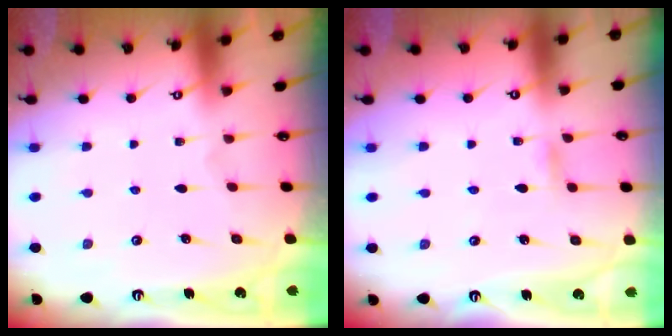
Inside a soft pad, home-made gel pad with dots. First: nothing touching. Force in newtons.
{"total": 2.7, "press": 2.7, "slide": 0.2}